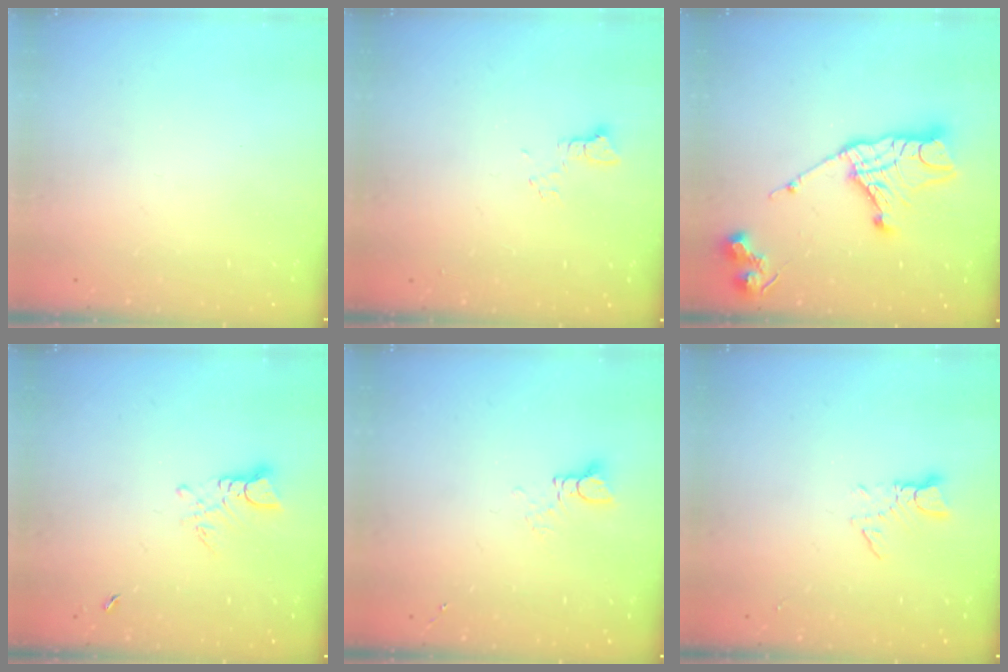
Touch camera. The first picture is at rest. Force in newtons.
{"total": 3.6, "press": 3.6, "slide": 0.5}
{"total": 17.2, "press": 17.1, "slide": 1.6}
{"total": 3.0, "press": 2.9, "slide": 0.4}
{"total": 2.8, "press": 2.8, "slide": 0.2}
{"total": 3.0, "press": 3.0, "slide": 0.3}